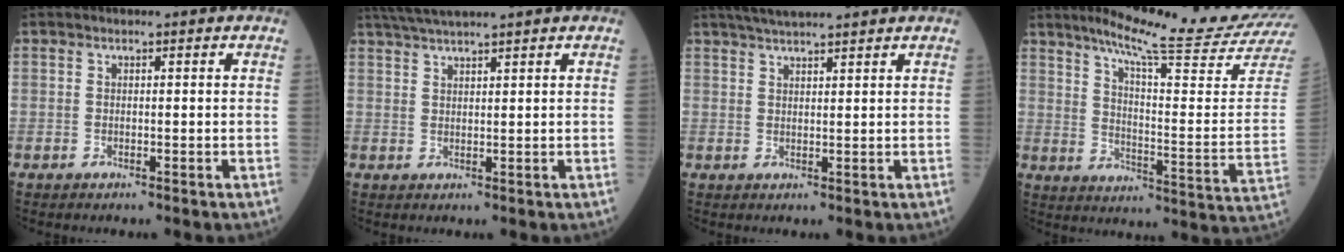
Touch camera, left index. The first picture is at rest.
{"total": 6.5, "force": [5.7, -0.8, 3.1], "torque": [-0.056, 0.030, 0.101]}
{"total": 7.0, "force": [6.2, -0.2, 3.4], "torque": [-0.056, 0.030, 0.099]}
{"total": 20.3, "force": [18.3, -2.3, 8.4], "torque": [-0.140, -0.104, 0.239]}